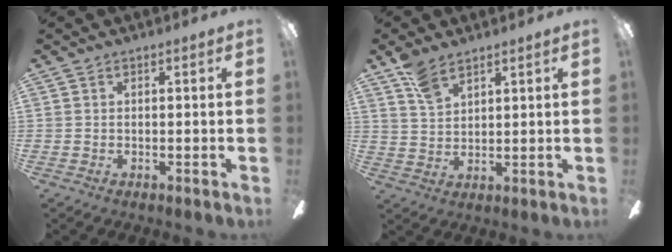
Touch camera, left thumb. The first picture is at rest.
{"total": 6.1, "force": [4.8, 2.4, 2.9], "torque": [-0.063, -0.023, 0.090]}